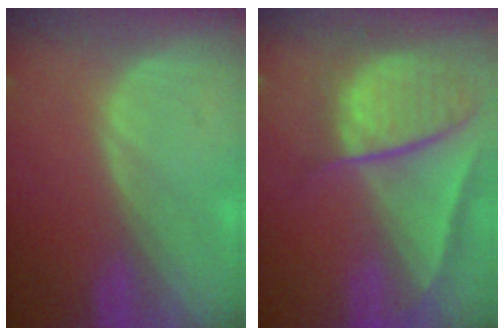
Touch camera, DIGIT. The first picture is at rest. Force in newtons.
{"total": 10.2, "press": 8.6, "slide": 5.4}